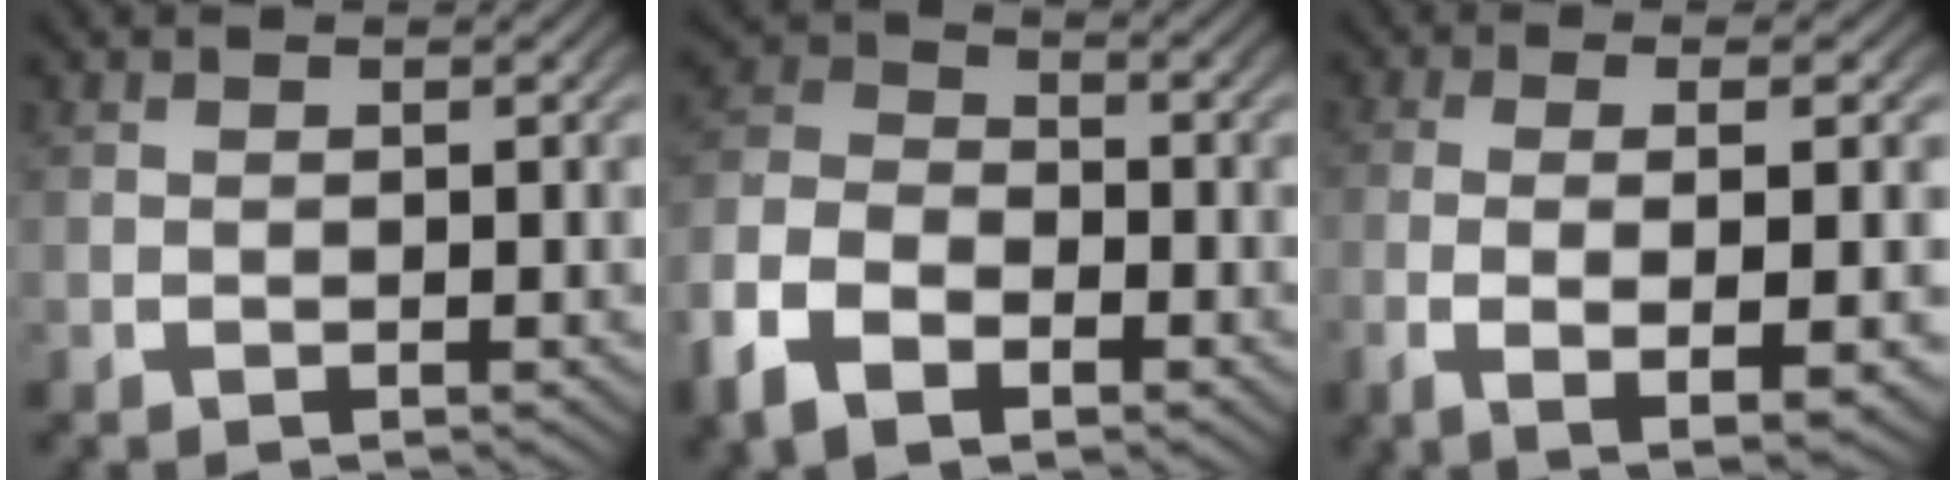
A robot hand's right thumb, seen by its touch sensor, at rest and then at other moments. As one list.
[{"total": 7.5, "force": [-2.2, 5.6, 4.5], "torque": [-0.107, -0.015, -0.039]}, {"total": 7.6, "force": [-1.4, 2.2, 7.1], "torque": [-0.139, -0.015, -0.009]}]